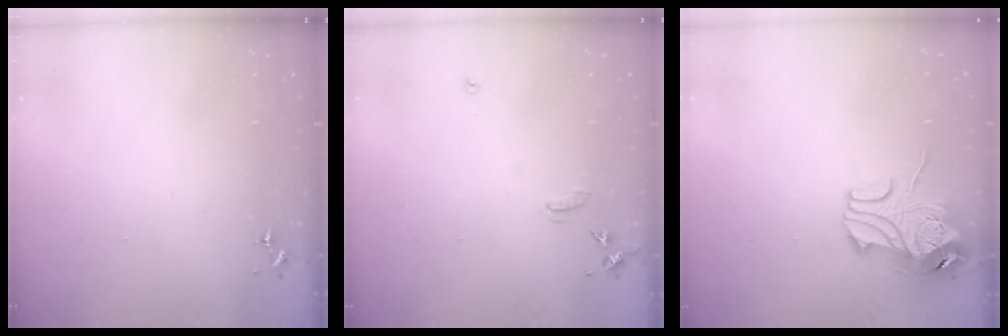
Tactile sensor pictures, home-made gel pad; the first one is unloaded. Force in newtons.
{"total": 7.0, "press": 7.0, "slide": 0.6}
{"total": 10.5, "press": 10.4, "slide": 1.5}